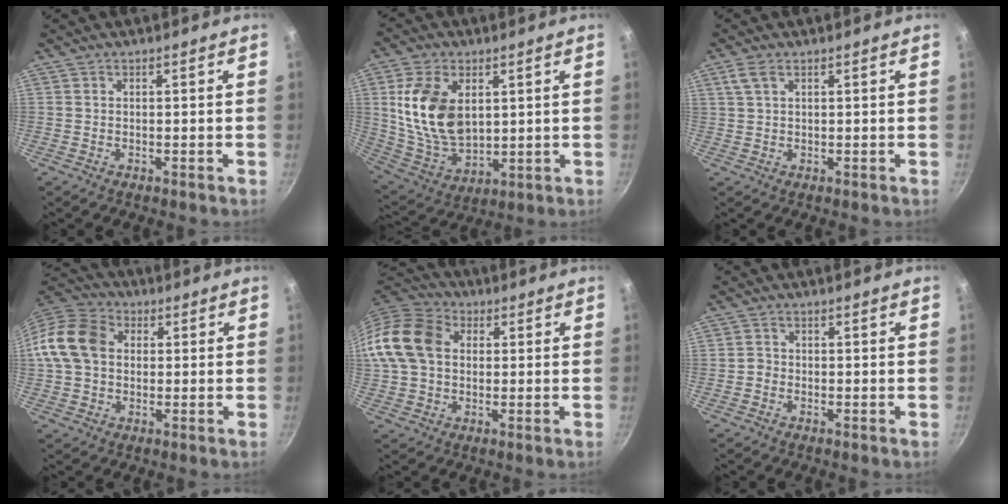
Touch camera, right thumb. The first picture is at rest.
{"total": 15.9, "force": [3.5, 10.1, 11.8], "torque": [-0.206, -0.025, 0.080]}
{"total": 2.8, "force": [1.4, 1.4, 2.0], "torque": [-0.041, 0.003, 0.032]}
{"total": 12.0, "force": [1.1, 9.3, 7.5], "torque": [-0.121, 0.024, 0.004]}
{"total": 13.4, "force": [1.7, 10.2, 8.5], "torque": [-0.143, 0.024, 0.014]}
{"total": 1.2, "force": [-0.6, 0.9, 0.3], "torque": [-0.001, 0.004, -0.016]}